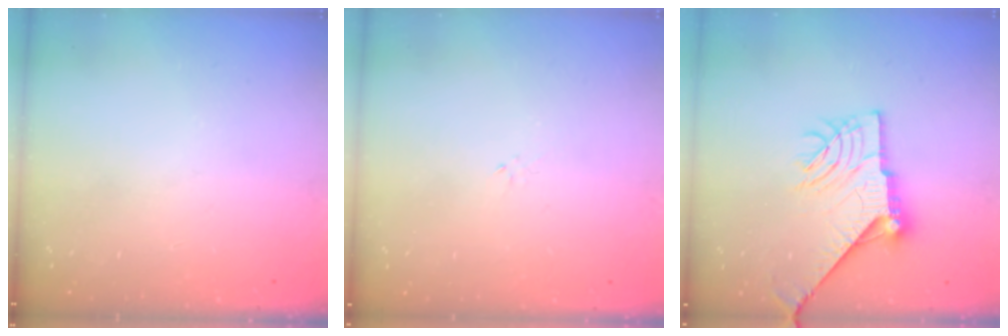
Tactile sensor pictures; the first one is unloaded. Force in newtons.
{"total": 0.0}
{"total": 14.0, "press": 13.9, "slide": 0.9}